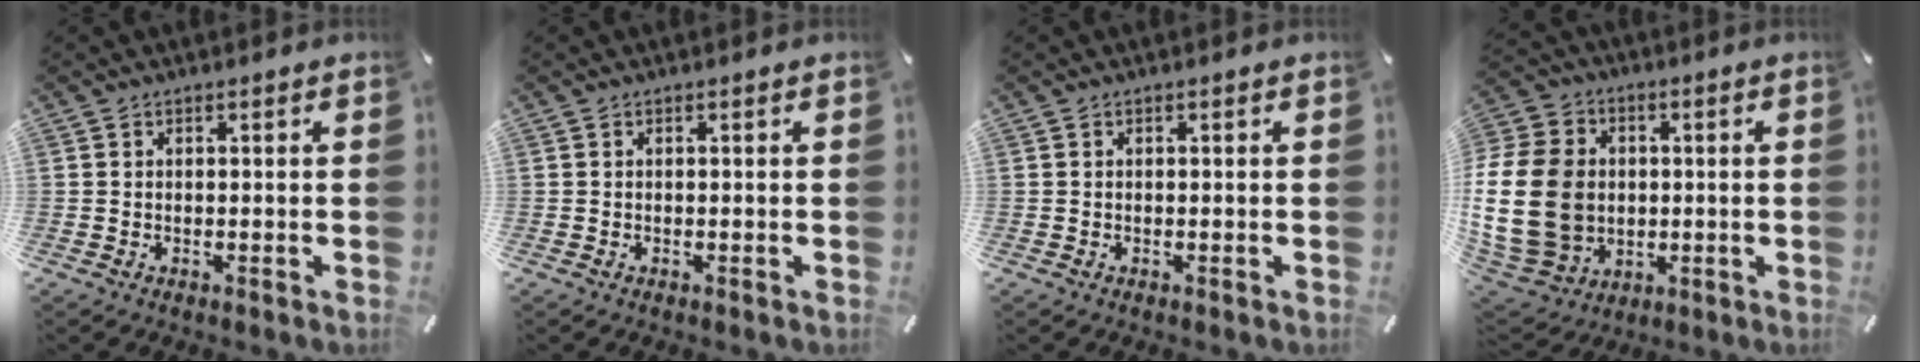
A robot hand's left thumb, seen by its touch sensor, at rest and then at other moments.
{"total": 0.0}
{"total": 0.0}
{"total": 21.4, "force": [-0.8, 17.4, 12.4], "torque": [-0.262, 0.006, -0.007]}